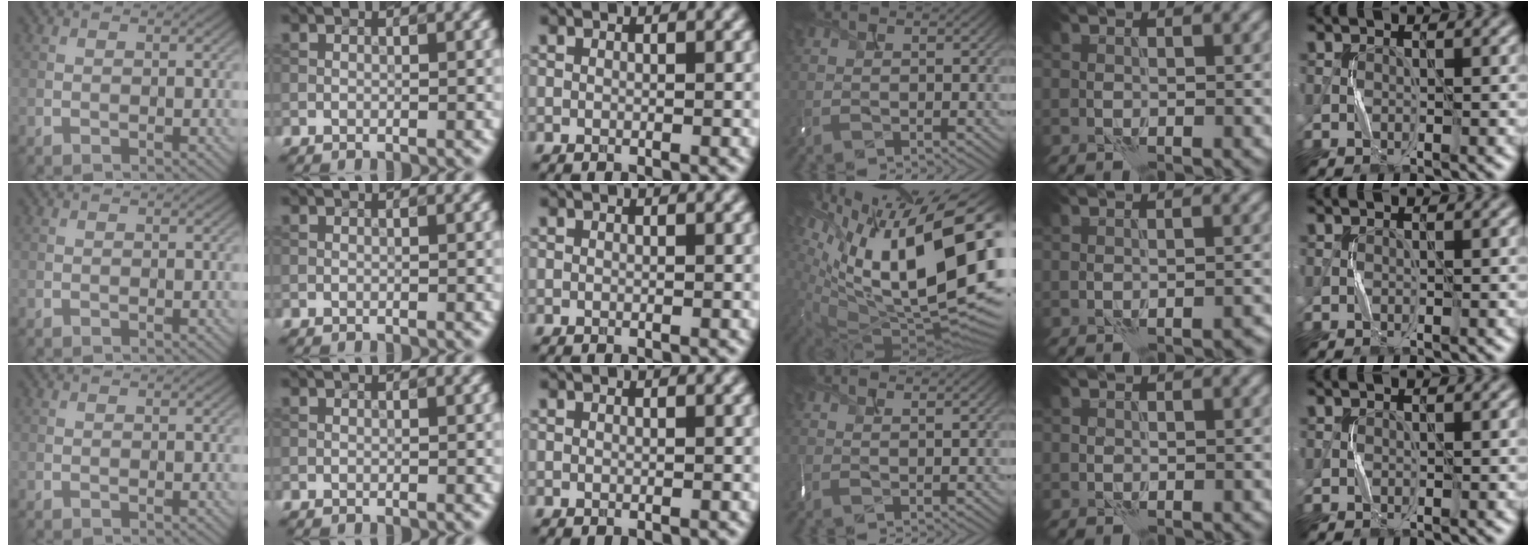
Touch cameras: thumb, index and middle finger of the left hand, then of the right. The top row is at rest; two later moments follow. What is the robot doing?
{"motion": "shake", "object": "tambourine"}